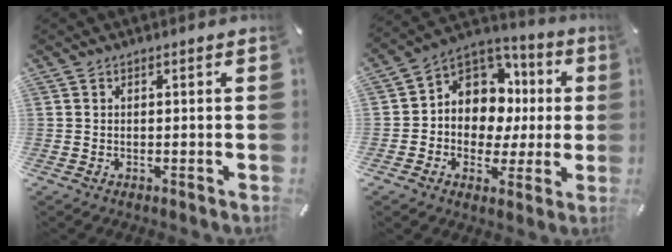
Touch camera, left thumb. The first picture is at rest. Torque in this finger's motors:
{"motor_torque": [1.15, 1.14, 0.15, 0.00, 0.11]}